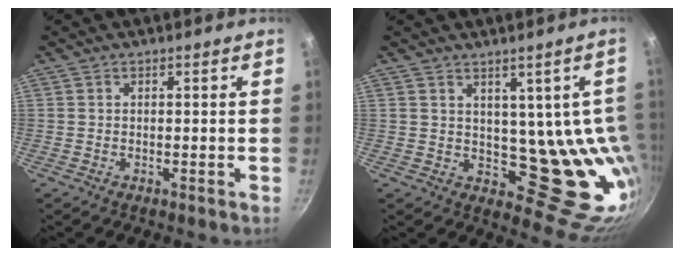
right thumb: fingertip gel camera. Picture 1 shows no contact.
{"total": 13.9, "force": [2.6, 8.8, 10.4], "torque": [-0.071, -0.031, 0.057]}